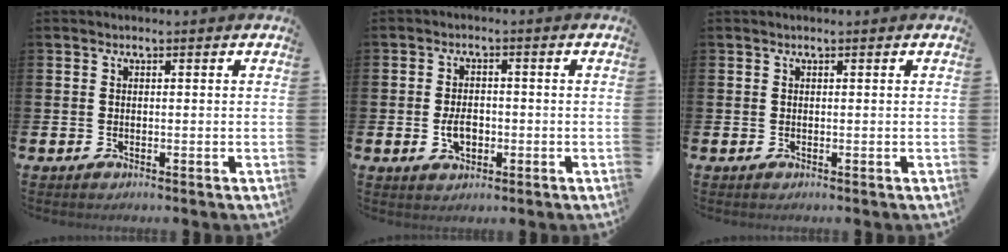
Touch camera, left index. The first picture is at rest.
{"total": 3.3, "force": [-0.7, 2.2, 2.4], "torque": [-0.038, 0.000, -0.015]}
{"total": 0.0}